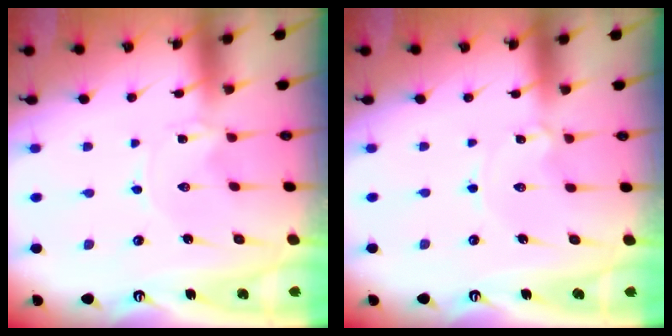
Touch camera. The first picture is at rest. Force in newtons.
{"total": 0.8, "press": 0.8, "slide": 0.1}